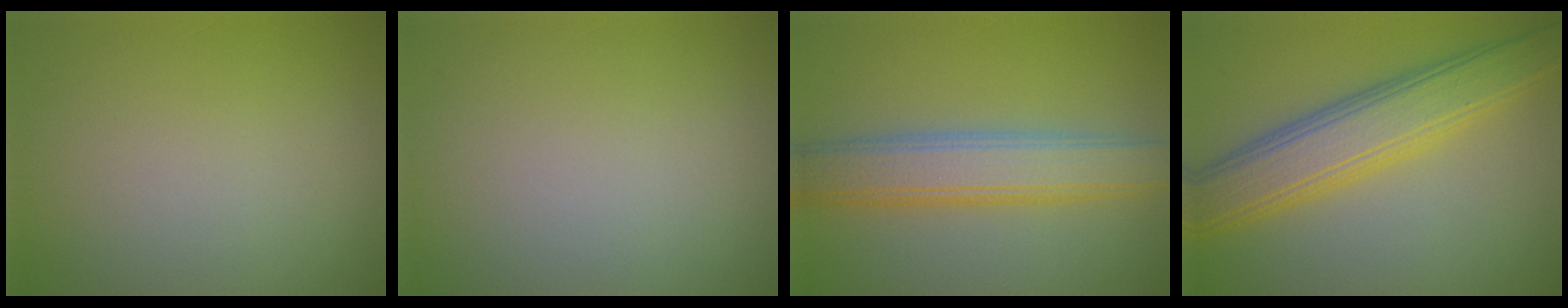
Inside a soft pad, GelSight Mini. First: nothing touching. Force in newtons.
{"total": 0.0}
{"total": 5.6, "press": 5.6, "slide": 0.1}
{"total": 6.7, "press": 6.7, "slide": 0.4}